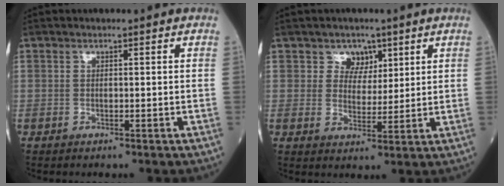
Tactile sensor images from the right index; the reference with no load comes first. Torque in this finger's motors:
{"motor_torque": [0.01, 0.01, 0.01, 0.01]}